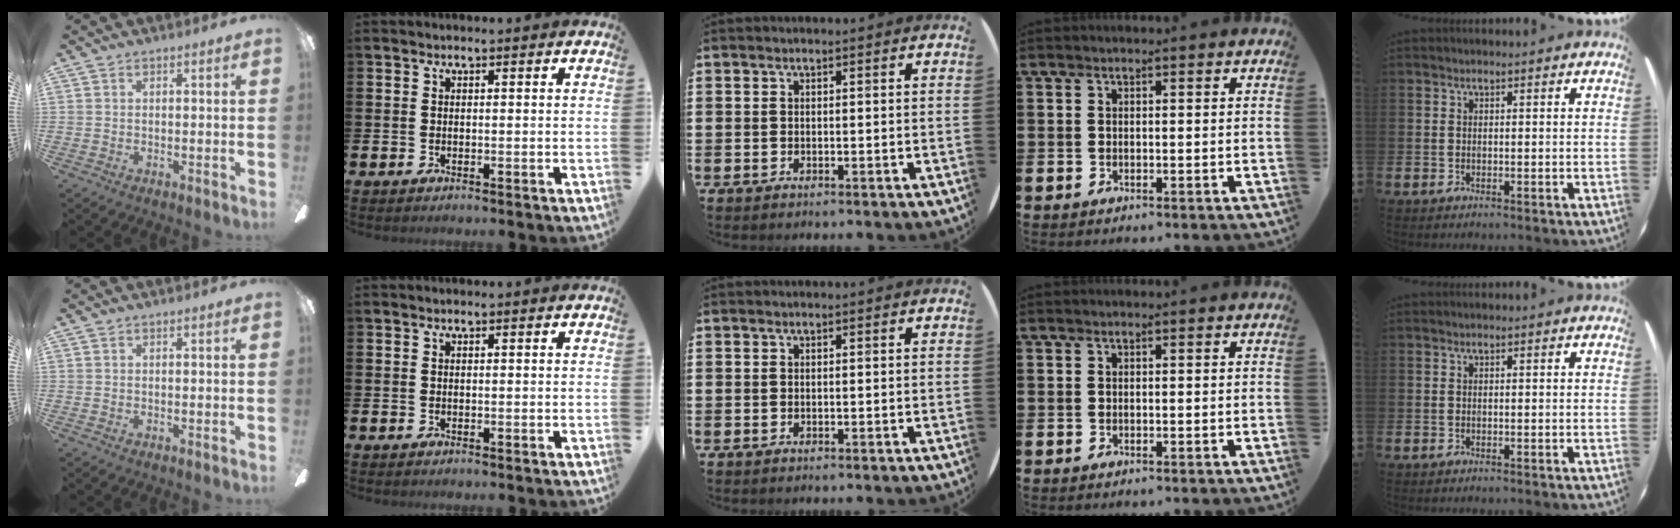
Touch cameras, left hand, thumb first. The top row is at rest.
{}